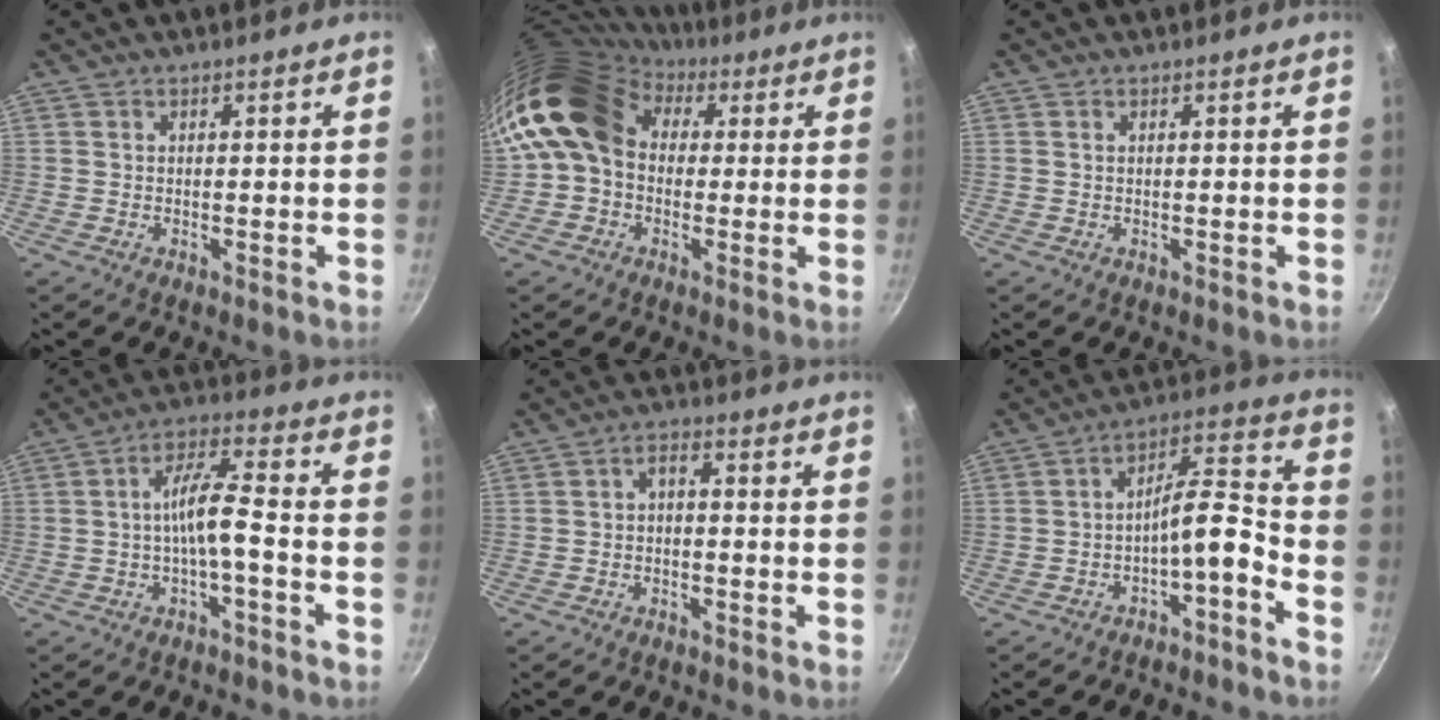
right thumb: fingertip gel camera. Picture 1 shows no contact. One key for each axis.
{"total": 13.9, "fx": 2.2, "fy": 11.0, "fz": 8.2, "tx": -0.129, "ty": 0.025, "tz": 0.019}
{"total": 0.0}
{"total": 7.3, "fx": -2.1, "fy": 1.2, "fz": 6.9, "tx": -0.140, "ty": 0.036, "tz": -0.038}
{"total": 2.5, "fx": -1.2, "fy": 1.2, "fz": 1.8, "tx": -0.033, "ty": 0.021, "tz": -0.021}
{"total": 9.3, "fx": -4.7, "fy": 2.7, "fz": 7.5, "tx": -0.123, "ty": 0.065, "tz": -0.069}